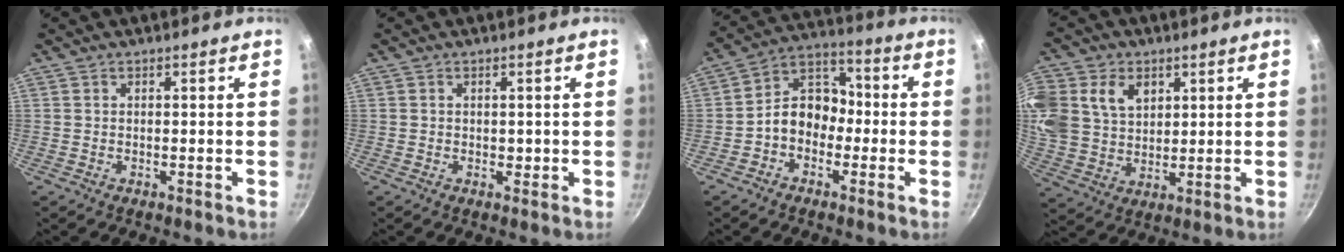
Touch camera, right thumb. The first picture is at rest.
{"total": 0.9, "force": [0.0, 0.8, 0.5], "torque": [-0.001, 0.002, 0.001]}
{"total": 9.7, "force": [-2.2, 7.6, 5.7], "torque": [-0.049, 0.046, -0.059]}
{"total": 18.8, "force": [6.6, 14.4, 10.2], "torque": [-0.241, 0.016, 0.131]}